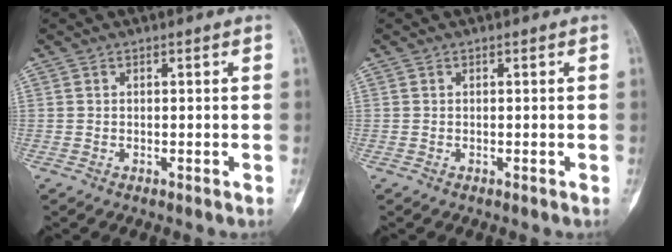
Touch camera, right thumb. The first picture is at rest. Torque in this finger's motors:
{"motor_torque": [0.00, 0.00, 0.05, 0.00, 0.04]}